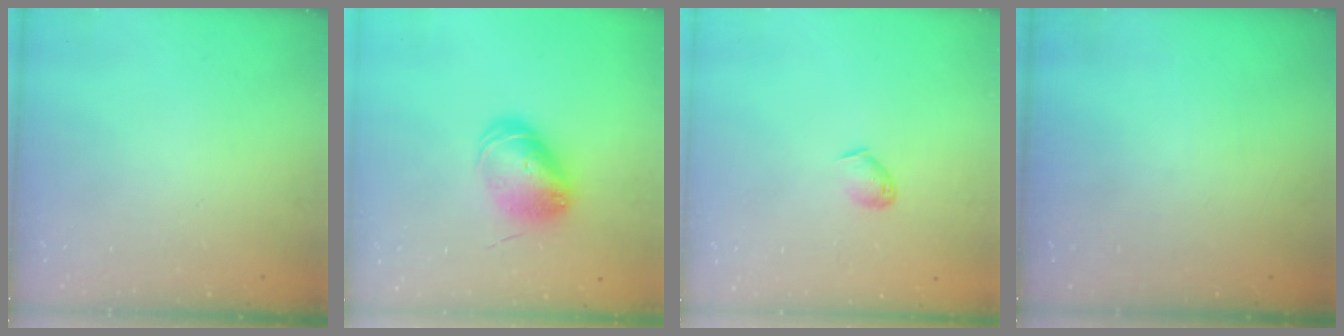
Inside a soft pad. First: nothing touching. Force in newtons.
{"total": 10.0, "press": 10.0, "slide": 0.6}
{"total": 3.8, "press": 3.7, "slide": 0.8}
{"total": 0.0}